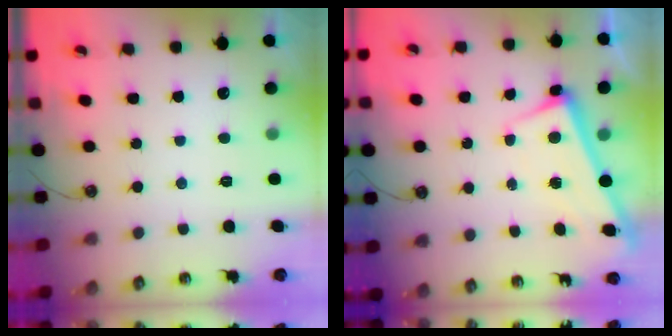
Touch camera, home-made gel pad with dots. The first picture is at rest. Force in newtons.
{"total": 2.9, "press": 2.9, "slide": 0.4}